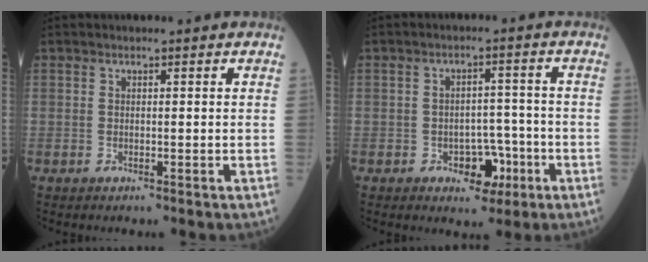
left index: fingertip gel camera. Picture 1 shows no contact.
{"total": 5.3, "force": [-2.5, 3.3, 3.3], "torque": [-0.040, 0.014, -0.032]}